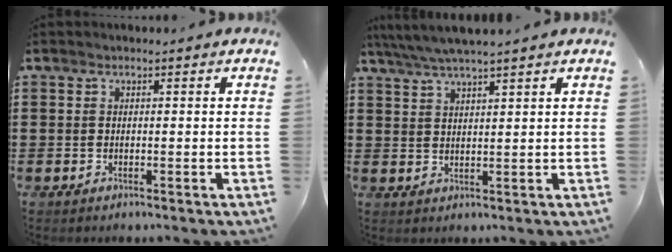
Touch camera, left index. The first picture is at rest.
{"total": 3.7, "force": [3.3, -0.3, 1.7], "torque": [-0.041, -0.008, 0.059]}